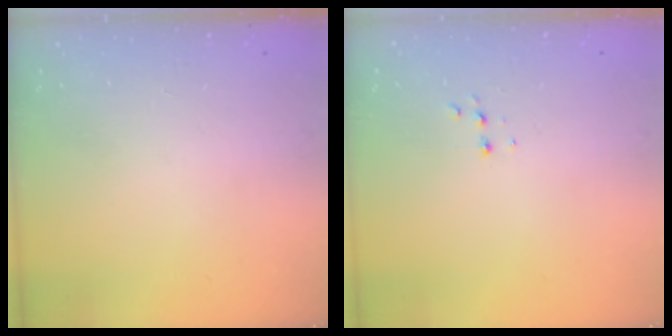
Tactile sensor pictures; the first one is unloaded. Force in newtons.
{"total": 4.1, "press": 4.0, "slide": 0.8}